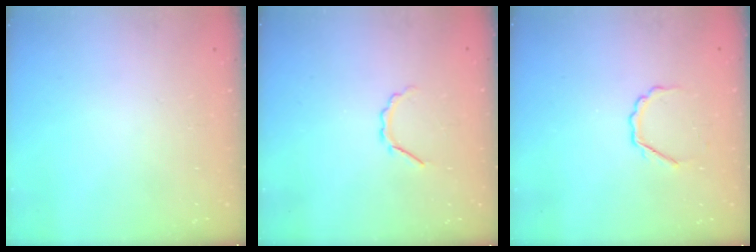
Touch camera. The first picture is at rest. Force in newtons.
{"total": 2.8, "press": 2.7, "slide": 0.8}
{"total": 3.8, "press": 3.8, "slide": 0.7}